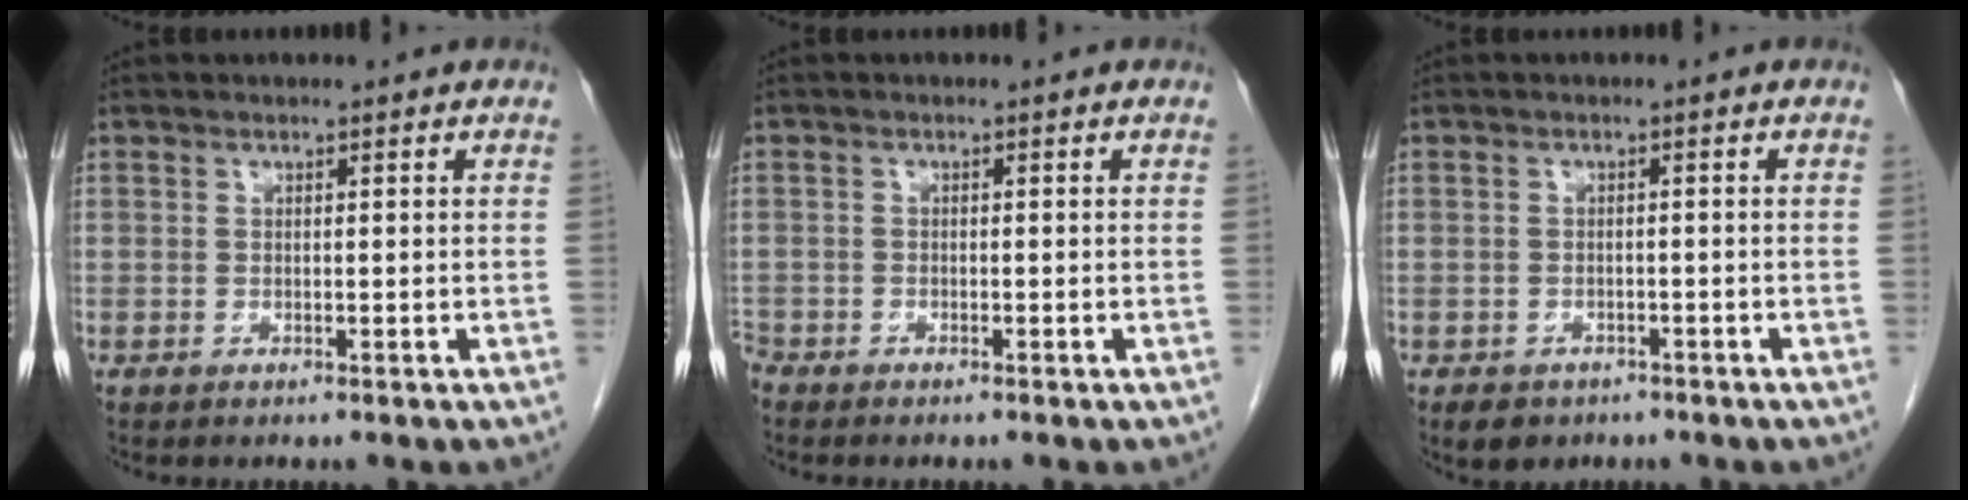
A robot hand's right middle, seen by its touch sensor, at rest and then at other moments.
{"total": 1.6, "force": [-1.5, 0.5, 0.2], "torque": [-0.003, -0.003, -0.027]}
{"total": 3.6, "force": [-2.5, 2.4, 0.9], "torque": [-0.015, 0.002, -0.032]}